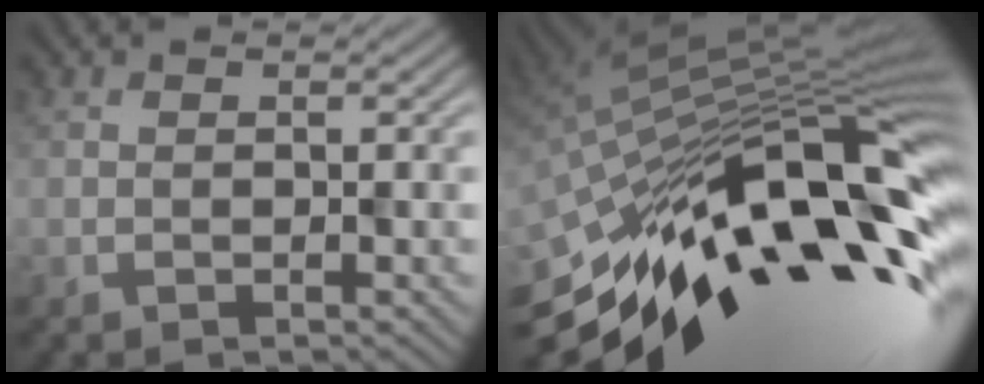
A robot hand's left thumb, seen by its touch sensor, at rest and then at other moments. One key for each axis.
{"total": 17.2, "fx": -5.7, "fy": 6.2, "fz": 15.0, "tx": -0.259, "ty": 0.004, "tz": -0.118}